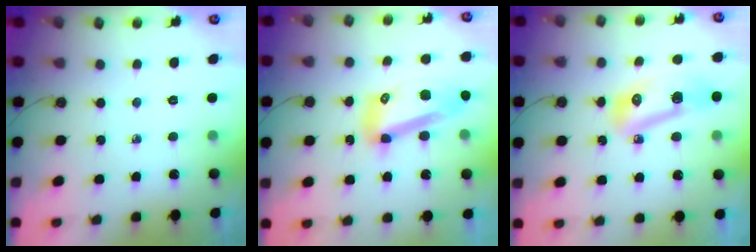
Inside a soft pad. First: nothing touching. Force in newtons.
{"total": 13.1, "press": 13.0, "slide": 1.5}
{"total": 12.9, "press": 12.9, "slide": 1.5}